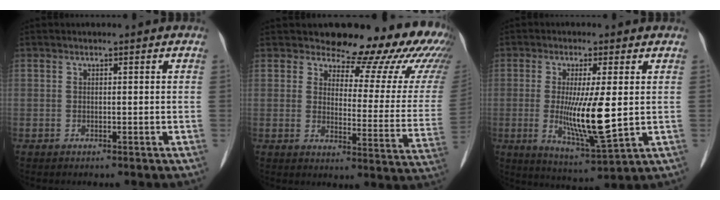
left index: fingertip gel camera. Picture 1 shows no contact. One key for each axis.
{"total": 19.7, "fx": 17.8, "fy": 4.9, "fz": 7.0, "tx": -0.059, "ty": -0.089, "tz": 0.183}
{"total": 9.9, "fx": 0.0, "fy": 1.2, "fz": 9.8, "tx": -0.184, "ty": -0.028, "tz": 0.002}